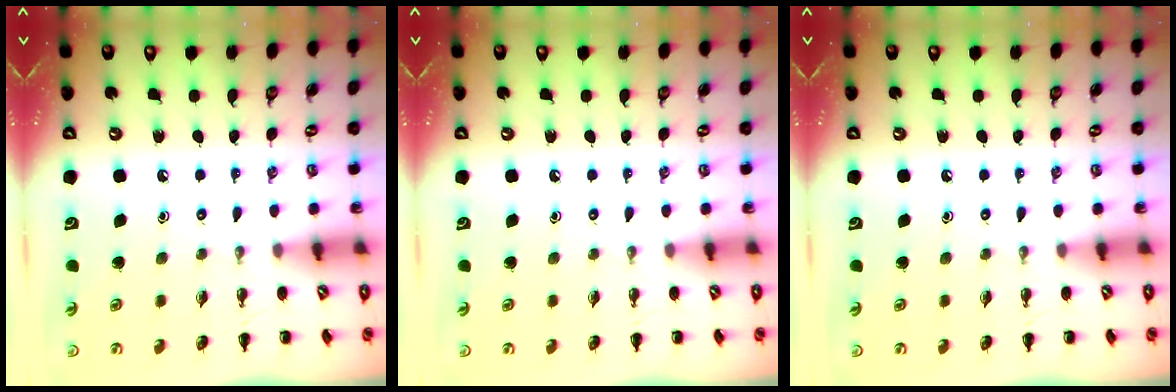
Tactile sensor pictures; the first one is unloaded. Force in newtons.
{"total": 0.0}
{"total": 0.0}